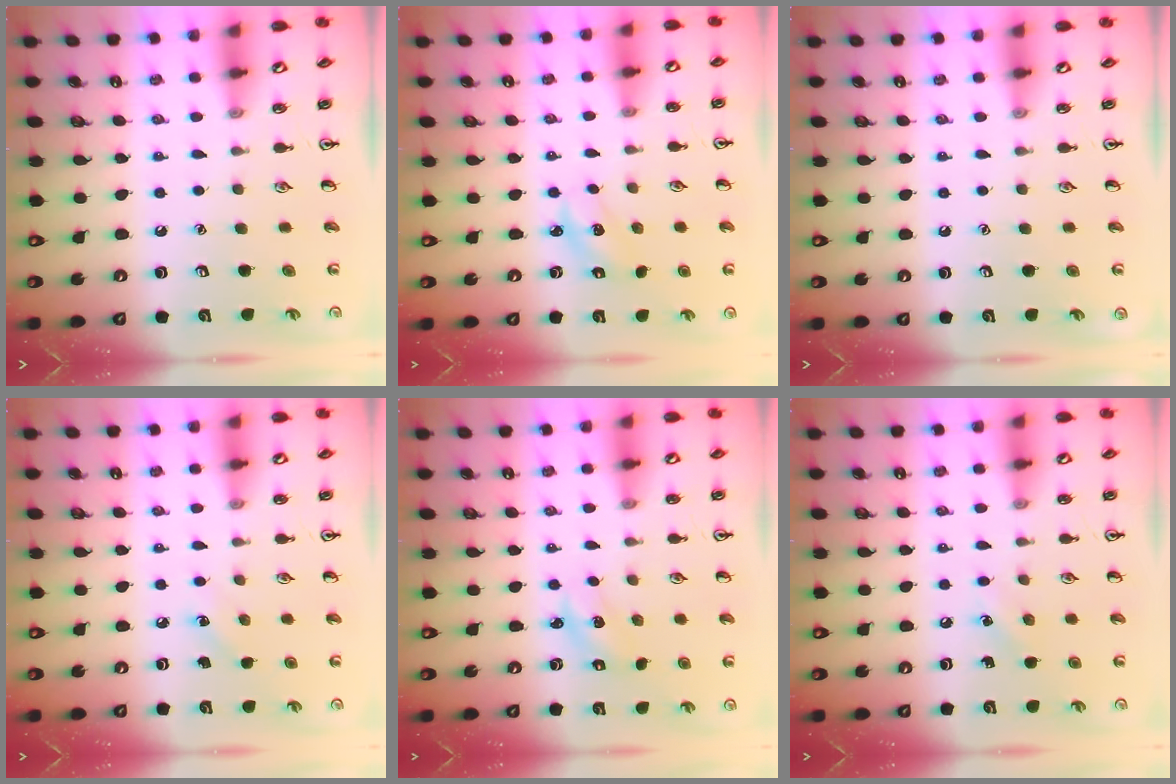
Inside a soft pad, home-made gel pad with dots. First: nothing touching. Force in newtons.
{"total": 2.5, "press": 2.4, "slide": 0.5}
{"total": 0.0}
{"total": 4.9, "press": 4.6, "slide": 1.6}
{"total": 2.3, "press": 2.2, "slide": 0.4}
{"total": 5.7, "press": 5.5, "slide": 1.6}